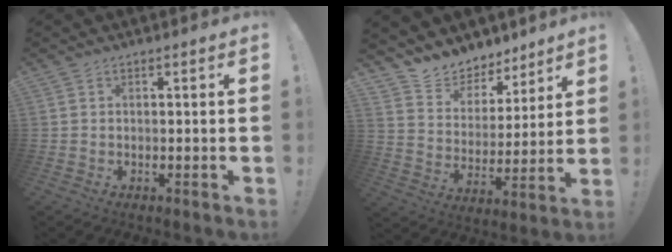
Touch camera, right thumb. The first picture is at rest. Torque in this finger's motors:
{"motor_torque": [-0.02, 0.08, 0.06, 0.10, 0.00]}